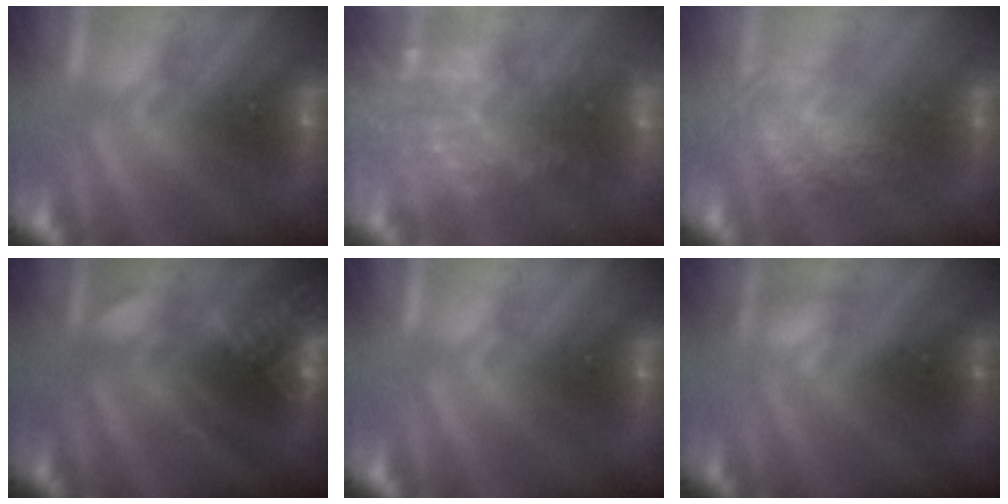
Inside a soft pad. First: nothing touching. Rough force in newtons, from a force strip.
{"total": 8.4}
{"total": 3.8}
{"total": 2.9}
{"total": 0.0}
{"total": 2.4}